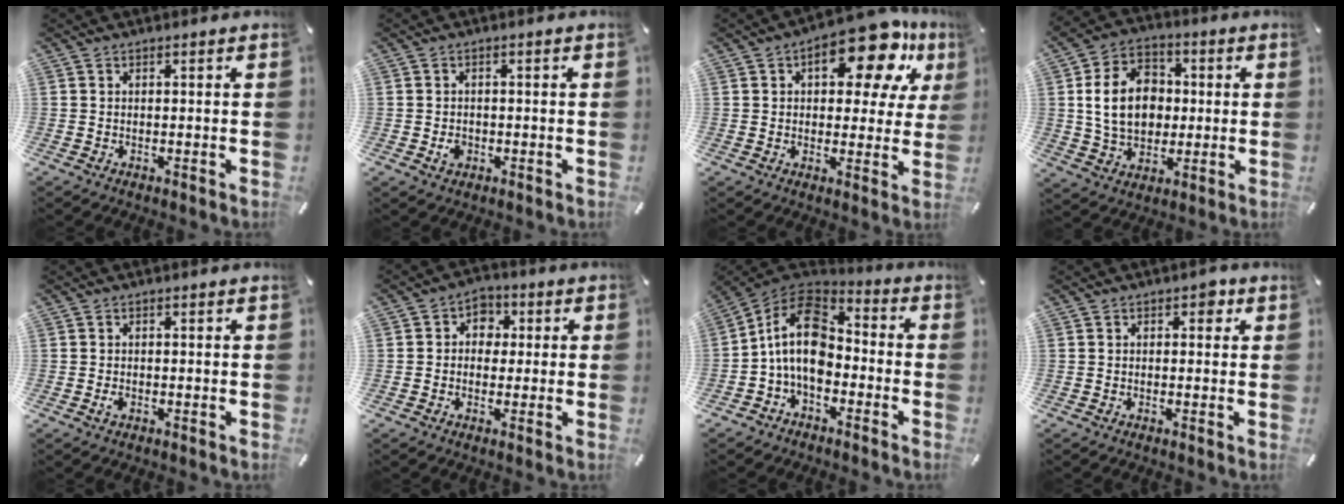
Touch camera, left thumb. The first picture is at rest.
{"total": 2.5, "force": [-0.6, 2.0, 1.3], "torque": [-0.023, 0.005, -0.012]}
{"total": 16.4, "force": [8.5, 7.4, 12.0], "torque": [-0.159, -0.041, 0.134]}
{"total": 14.6, "force": [0.7, 11.3, 9.2], "torque": [-0.190, 0.019, 0.010]}
{"total": 1.3, "force": [-0.4, 0.8, 1.0], "torque": [-0.019, -0.001, -0.008]}
{"total": 5.5, "force": [-0.1, 4.9, 2.4], "torque": [-0.031, 0.005, -0.009]}
{"total": 13.8, "force": [-2.4, 9.4, 9.8], "torque": [-0.214, 0.019, -0.049]}
{"total": 2.6, "force": [0.6, 1.8, 1.8], "torque": [-0.015, 0.001, 0.002]}